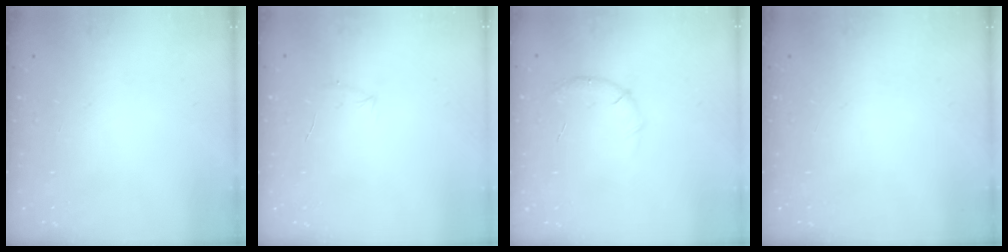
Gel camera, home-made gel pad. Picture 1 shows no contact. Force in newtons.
{"total": 4.1, "press": 3.9, "slide": 1.0}
{"total": 6.8, "press": 6.5, "slide": 1.9}
{"total": 0.0}